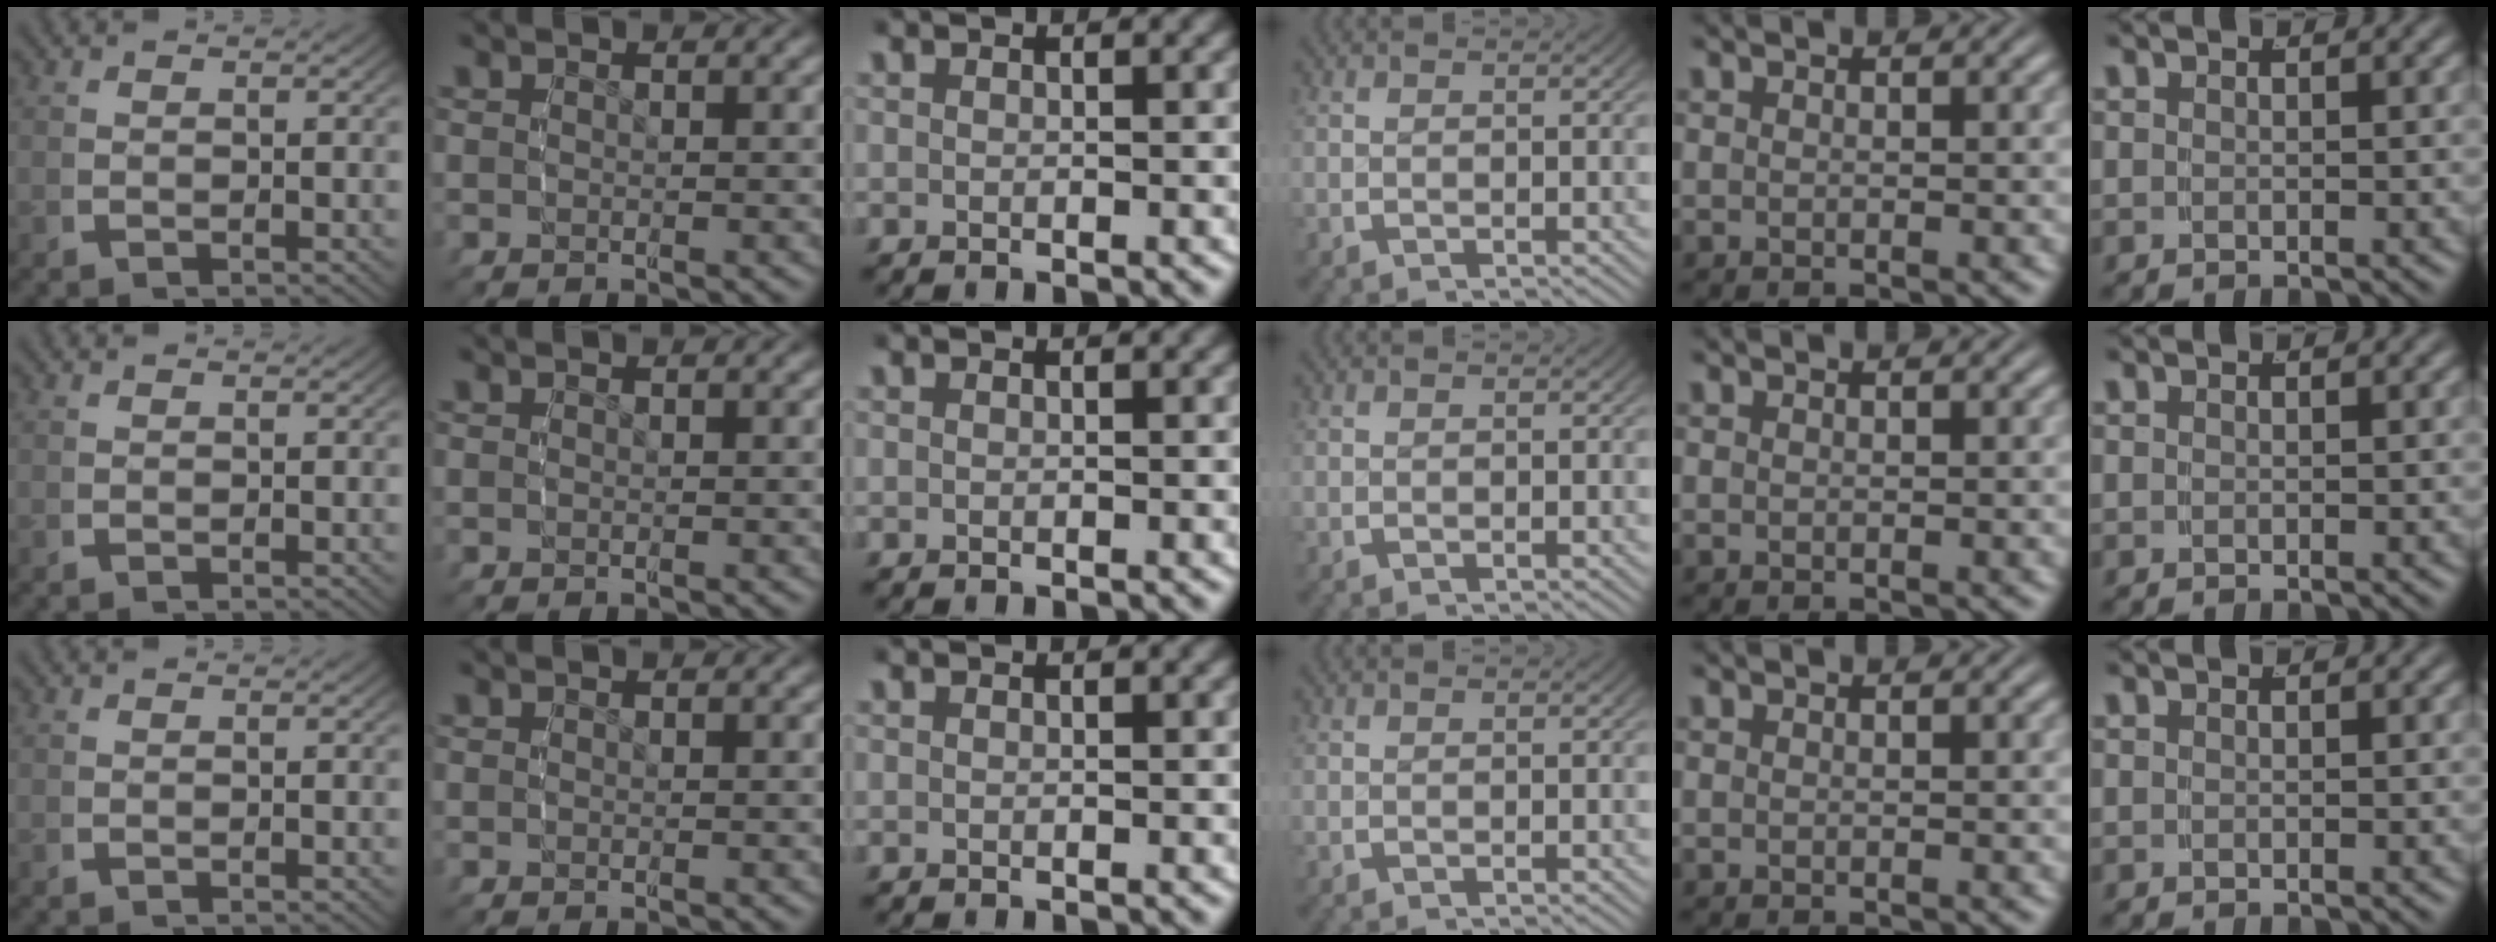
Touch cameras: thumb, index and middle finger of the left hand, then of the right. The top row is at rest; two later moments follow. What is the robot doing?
{"motion": "reach", "object": "coat"}